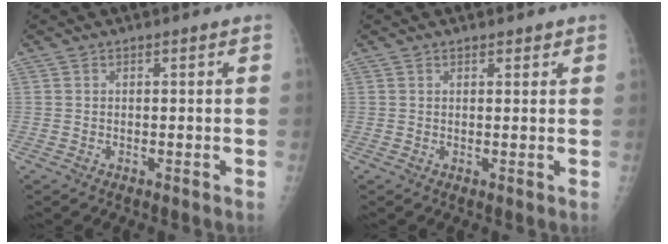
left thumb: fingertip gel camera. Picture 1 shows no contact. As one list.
[{"total": 1.3, "force": [1.1, 0.7, 0.4], "torque": [0.004, -0.006, 0.012]}]